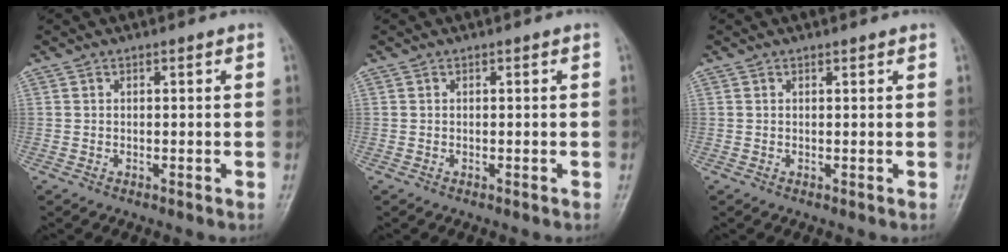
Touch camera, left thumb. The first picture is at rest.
{"total": 0.0}
{"total": 0.6, "force": [0.5, 0.1, 0.2], "torque": [-0.005, -0.002, 0.008]}